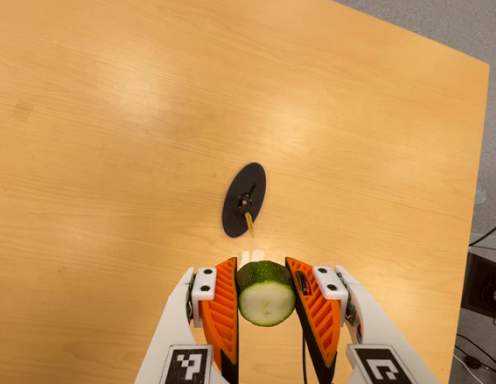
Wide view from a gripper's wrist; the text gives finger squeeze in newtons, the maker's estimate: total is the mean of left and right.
{"total": 10.6, "left": 9.4, "right": 11.9}